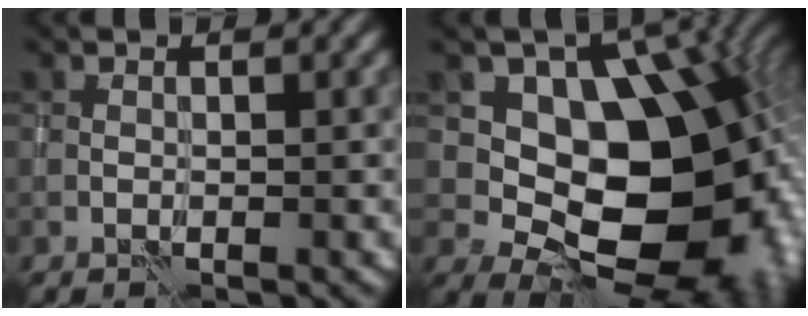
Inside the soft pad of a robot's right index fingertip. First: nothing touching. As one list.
[{"total": 16.4, "force": [0.4, 11.1, 12.0], "torque": [-0.145, -0.014, 0.013]}]